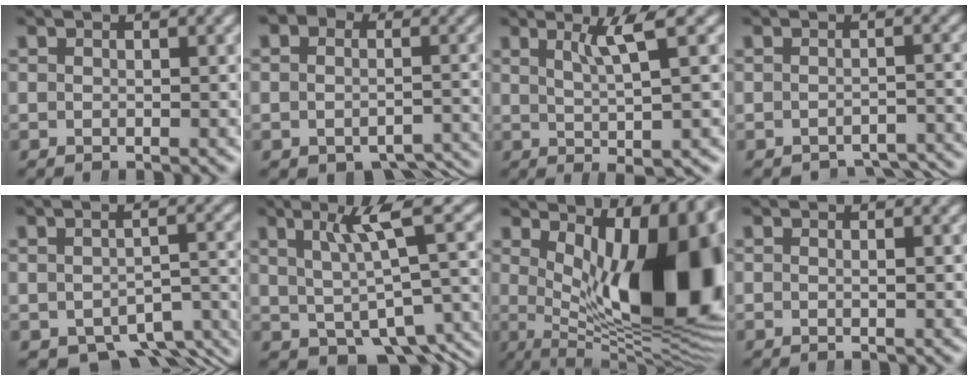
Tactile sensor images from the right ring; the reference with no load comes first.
{"total": 6.2, "force": [-4.6, 3.3, 2.5], "torque": [-0.027, -0.023, -0.063]}
{"total": 3.7, "force": [0.7, -0.3, 3.6], "torque": [-0.050, -0.005, 0.024]}
{"total": 4.6, "force": [-4.5, 0.6, 0.5], "torque": [-0.005, -0.016, -0.065]}
{"total": 6.8, "force": [-5.1, 3.2, 3.2], "torque": [-0.028, -0.020, -0.067]}
{"total": 5.7, "force": [-2.5, 2.4, 4.5], "torque": [-0.055, -0.019, -0.019]}
{"total": 20.2, "force": [0.1, 9.6, 17.8], "torque": [-0.236, -0.024, 0.015]}
{"total": 0.5, "force": [0.1, -0.1, 0.5], "torque": [-0.009, -0.001, 0.001]}